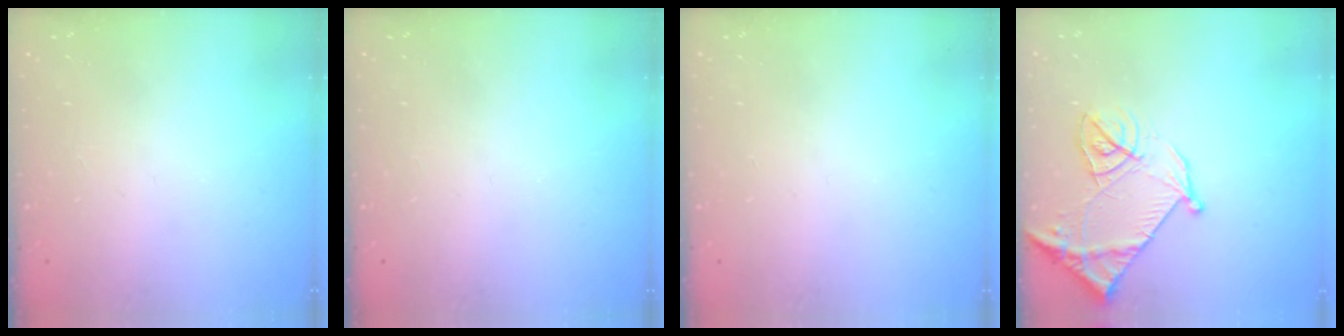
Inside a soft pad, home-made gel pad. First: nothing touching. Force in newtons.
{"total": 0.0}
{"total": 0.0}
{"total": 14.4, "press": 14.3, "slide": 1.6}